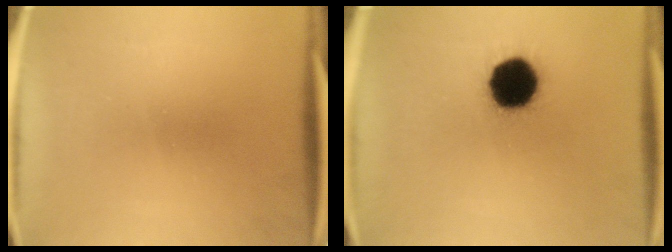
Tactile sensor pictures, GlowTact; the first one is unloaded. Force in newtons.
{"total": 16.0}